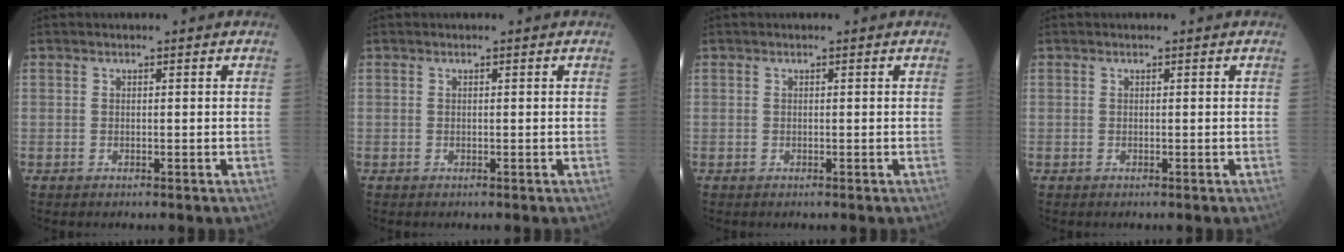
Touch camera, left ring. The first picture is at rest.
{"total": 0.0}
{"total": 0.0}
{"total": 0.0}